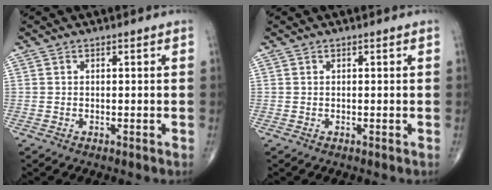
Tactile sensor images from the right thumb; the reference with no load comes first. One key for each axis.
{"total": 0.0}